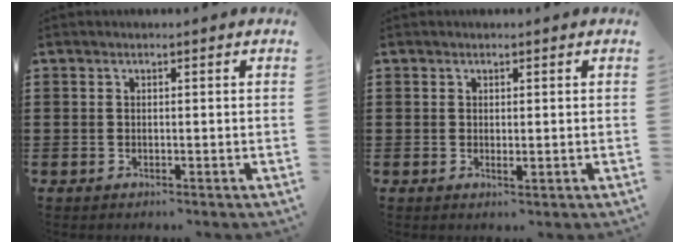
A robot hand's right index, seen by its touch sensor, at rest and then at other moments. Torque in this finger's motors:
{"motor_torque": [0.06, -0.04, 0.01, 0.00]}